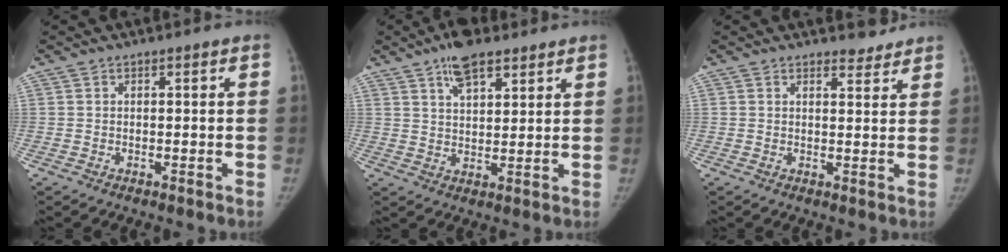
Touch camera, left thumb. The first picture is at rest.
{"total": 8.1, "force": [5.3, 3.6, 4.9], "torque": [-0.063, -0.021, 0.089]}
{"total": 2.8, "force": [2.6, 1.0, 0.2], "torque": [0.016, -0.022, 0.029]}